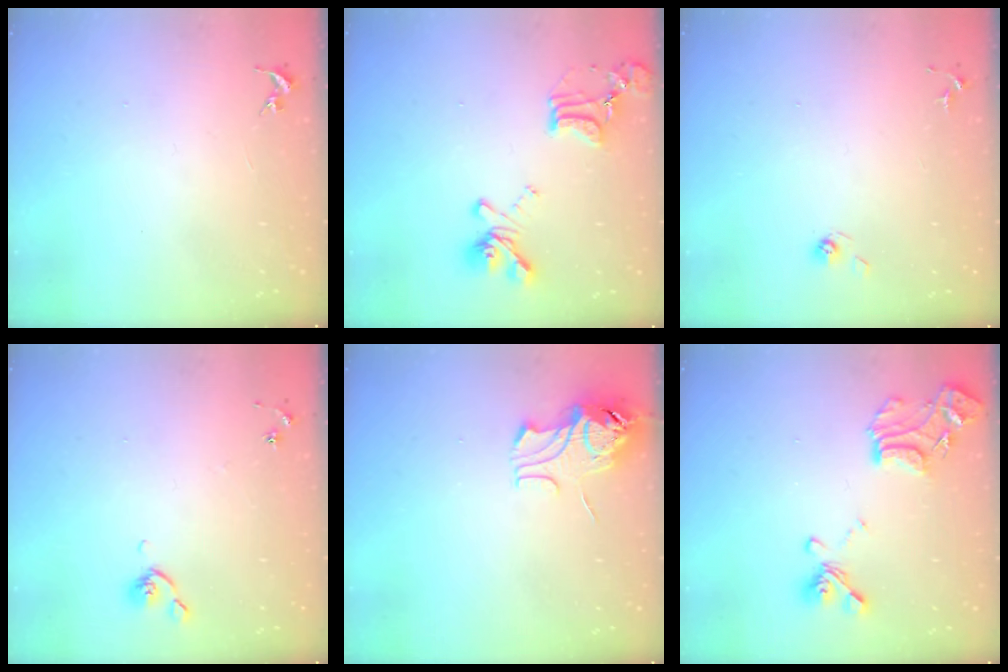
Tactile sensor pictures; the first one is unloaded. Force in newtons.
{"total": 16.9, "press": 16.8, "slide": 1.2}
{"total": 3.8, "press": 3.3, "slide": 1.8}
{"total": 4.4, "press": 4.3, "slide": 0.8}
{"total": 10.2, "press": 10.2, "slide": 1.2}
{"total": 16.4, "press": 16.4, "slide": 1.4}